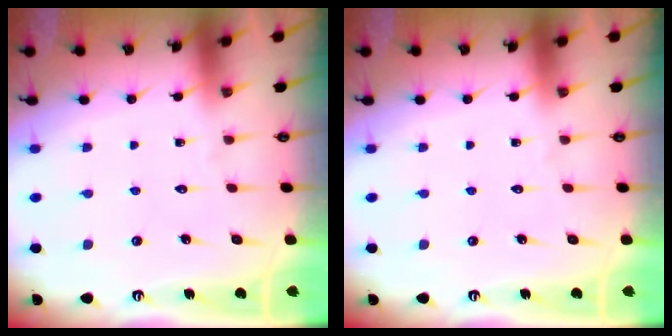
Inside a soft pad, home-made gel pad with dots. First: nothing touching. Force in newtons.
{"total": 0.0}